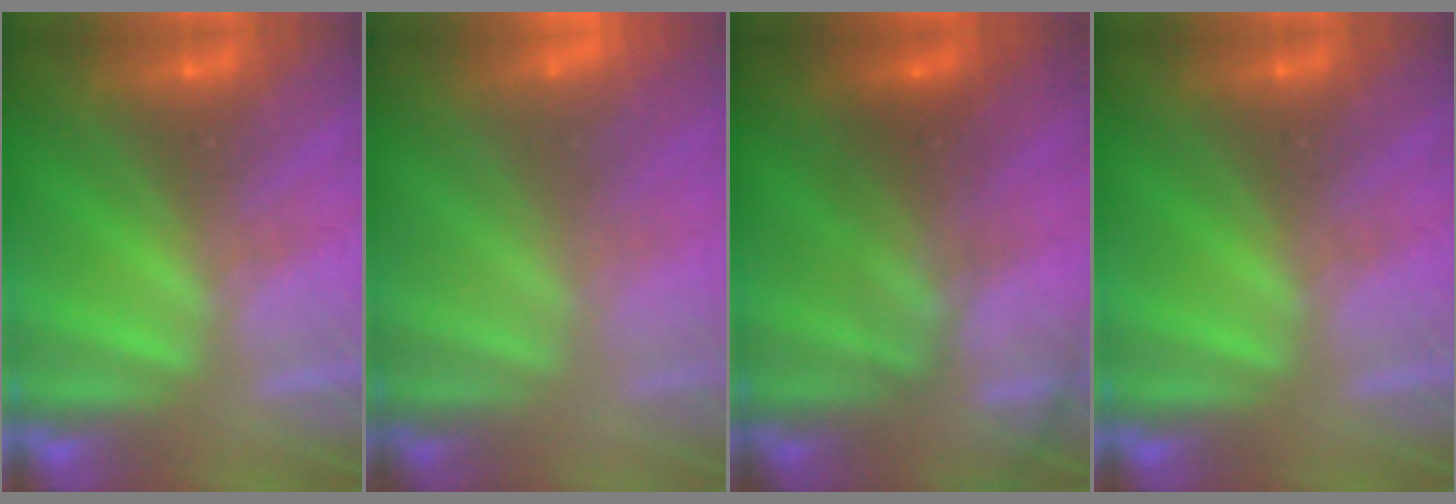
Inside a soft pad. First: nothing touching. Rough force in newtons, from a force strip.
{"total": 2.9}
{"total": 7.8}
{"total": 0.0}